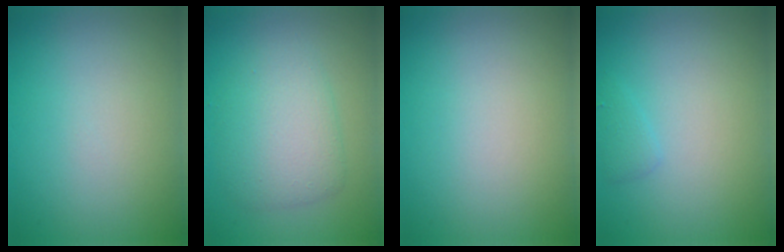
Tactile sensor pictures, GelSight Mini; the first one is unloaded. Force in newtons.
{"total": 4.3, "press": 4.3, "slide": 0.1}
{"total": 0.0}
{"total": 0.9, "press": 0.9, "slide": 0.1}